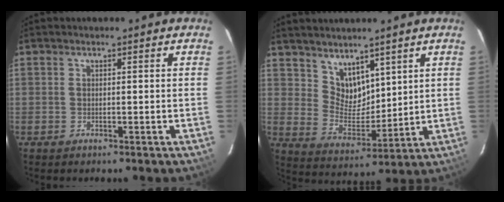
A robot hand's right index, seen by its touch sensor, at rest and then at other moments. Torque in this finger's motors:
{"motor_torque": [0.06, 0.15, 0.07, 0.04]}